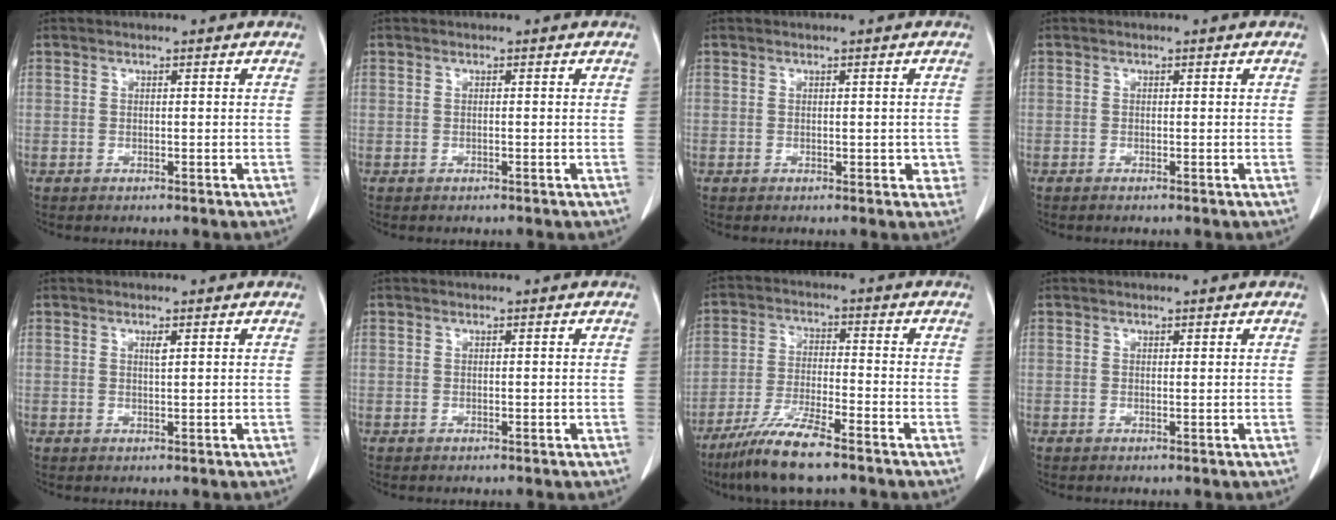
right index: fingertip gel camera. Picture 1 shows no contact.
{"total": 0.0}
{"total": 2.3, "force": [-0.3, 1.3, 1.8], "torque": [-0.015, 0.005, 0.000]}
{"total": 0.0}
{"total": 0.9, "force": [0.4, 0.0, 0.8], "torque": [-0.017, -0.002, 0.008]}
{"total": 0.0}
{"total": 9.1, "force": [-6.7, 0.7, 6.0], "torque": [-0.123, -0.024, -0.129]}
{"total": 0.0}